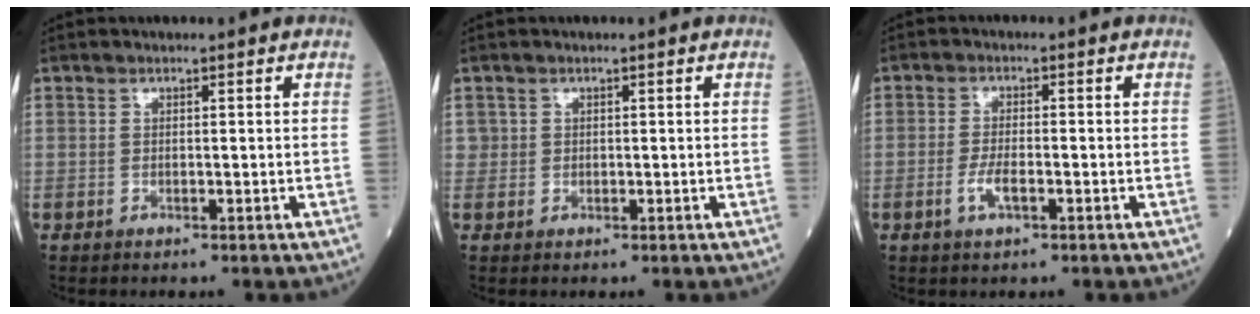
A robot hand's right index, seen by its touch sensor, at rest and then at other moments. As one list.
[{"total": 1.1, "force": [0.4, 1.1, 0.0], "torque": [0.014, 0.002, 0.002]}, {"total": 3.2, "force": [-1.2, 0.9, 2.8], "torque": [-0.059, 0.000, -0.021]}]